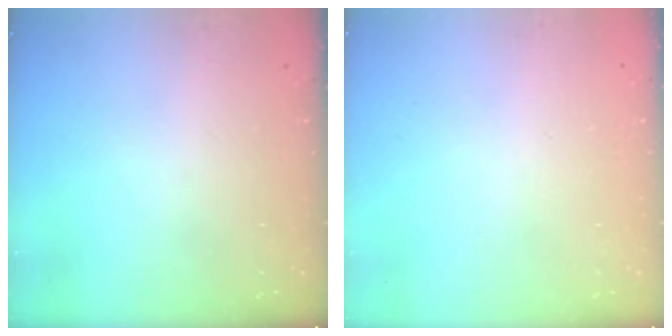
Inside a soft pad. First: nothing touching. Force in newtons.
{"total": 2.6, "press": 2.6, "slide": 0.2}